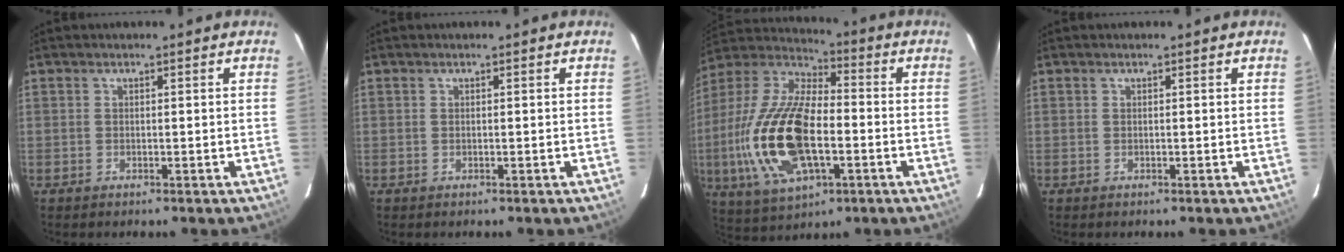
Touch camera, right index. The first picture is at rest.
{"total": 0.0}
{"total": 21.9, "force": [-4.4, 10.0, 19.0], "torque": [-0.408, -0.009, -0.078]}
{"total": 0.0}